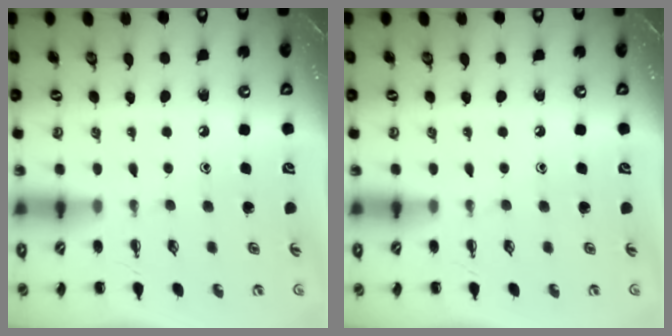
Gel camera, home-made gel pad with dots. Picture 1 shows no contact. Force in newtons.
{"total": 0.0}